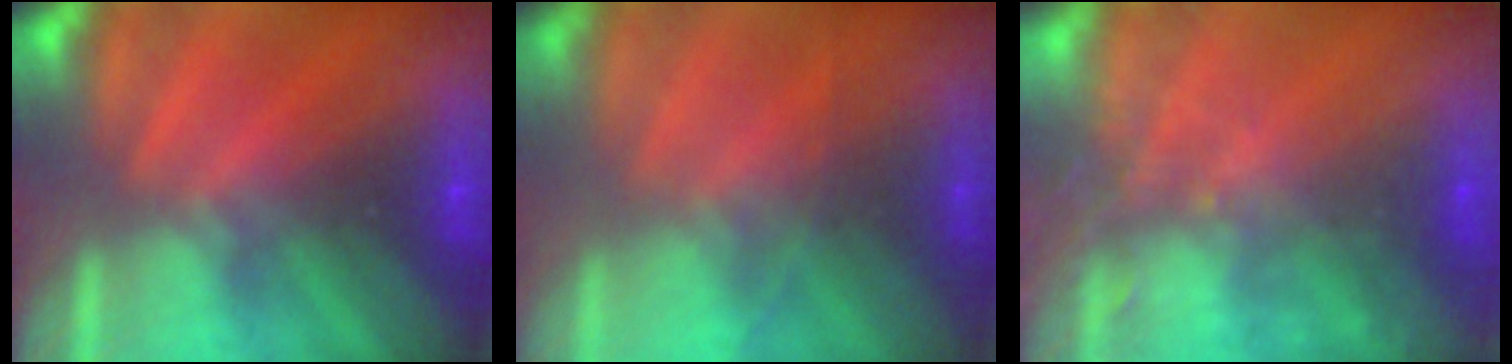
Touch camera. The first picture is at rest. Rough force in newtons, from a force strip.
{"total": 1.8}
{"total": 9.1}